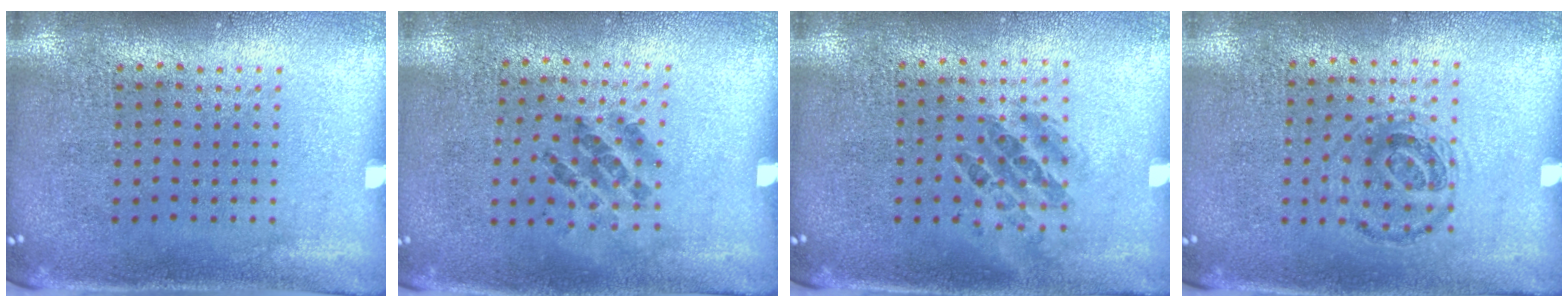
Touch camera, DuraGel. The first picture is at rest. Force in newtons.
{"total": 1.2, "press": 0.7, "slide": 0.9}
{"total": 0.9, "press": 0.9, "slide": 0.4}
{"total": 1.0, "press": 0.8, "slide": 0.5}